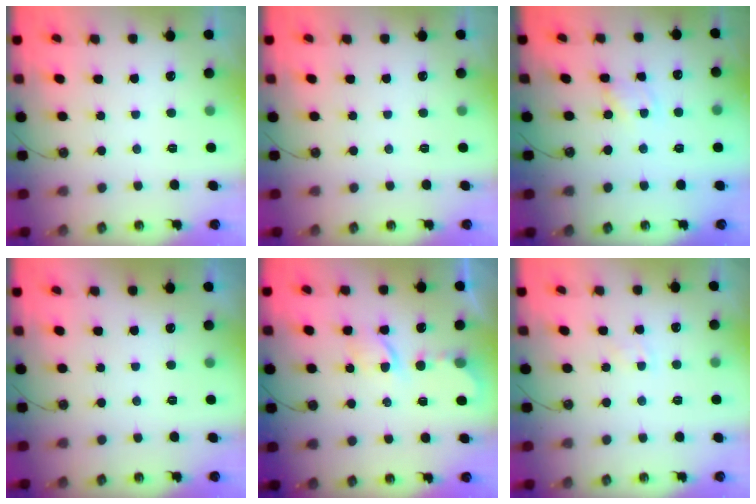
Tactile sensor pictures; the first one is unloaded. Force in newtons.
{"total": 0.0}
{"total": 1.6, "press": 1.6, "slide": 0.2}
{"total": 0.0}
{"total": 3.8, "press": 3.8, "slide": 0.5}
{"total": 3.2, "press": 3.1, "slide": 0.4}